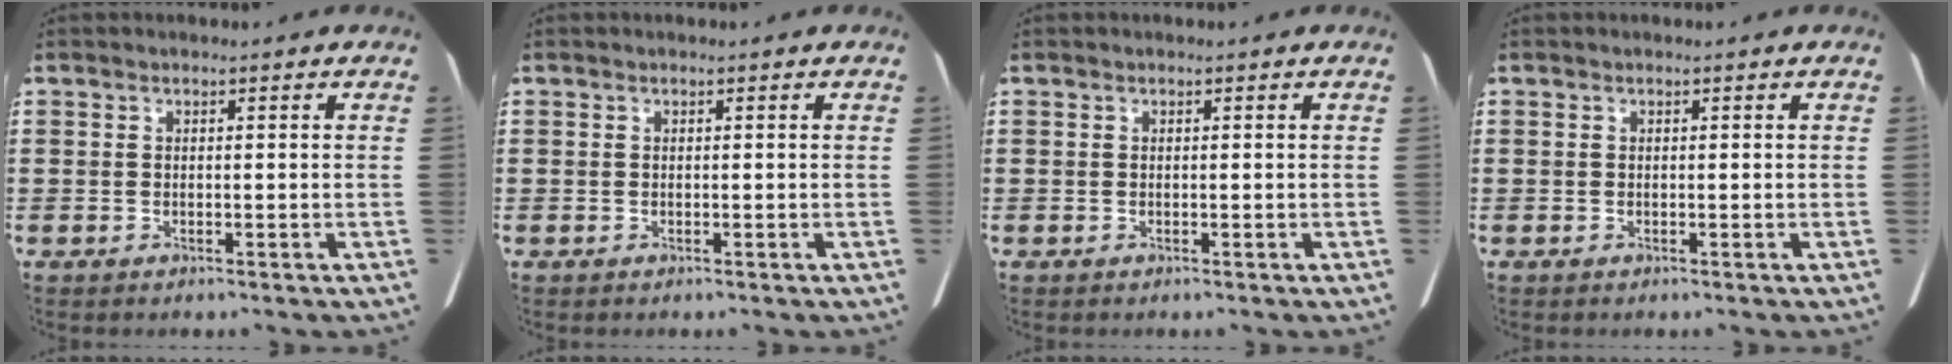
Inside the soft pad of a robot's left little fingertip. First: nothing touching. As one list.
[{"total": 0.0}, {"total": 0.0}, {"total": 0.0}]